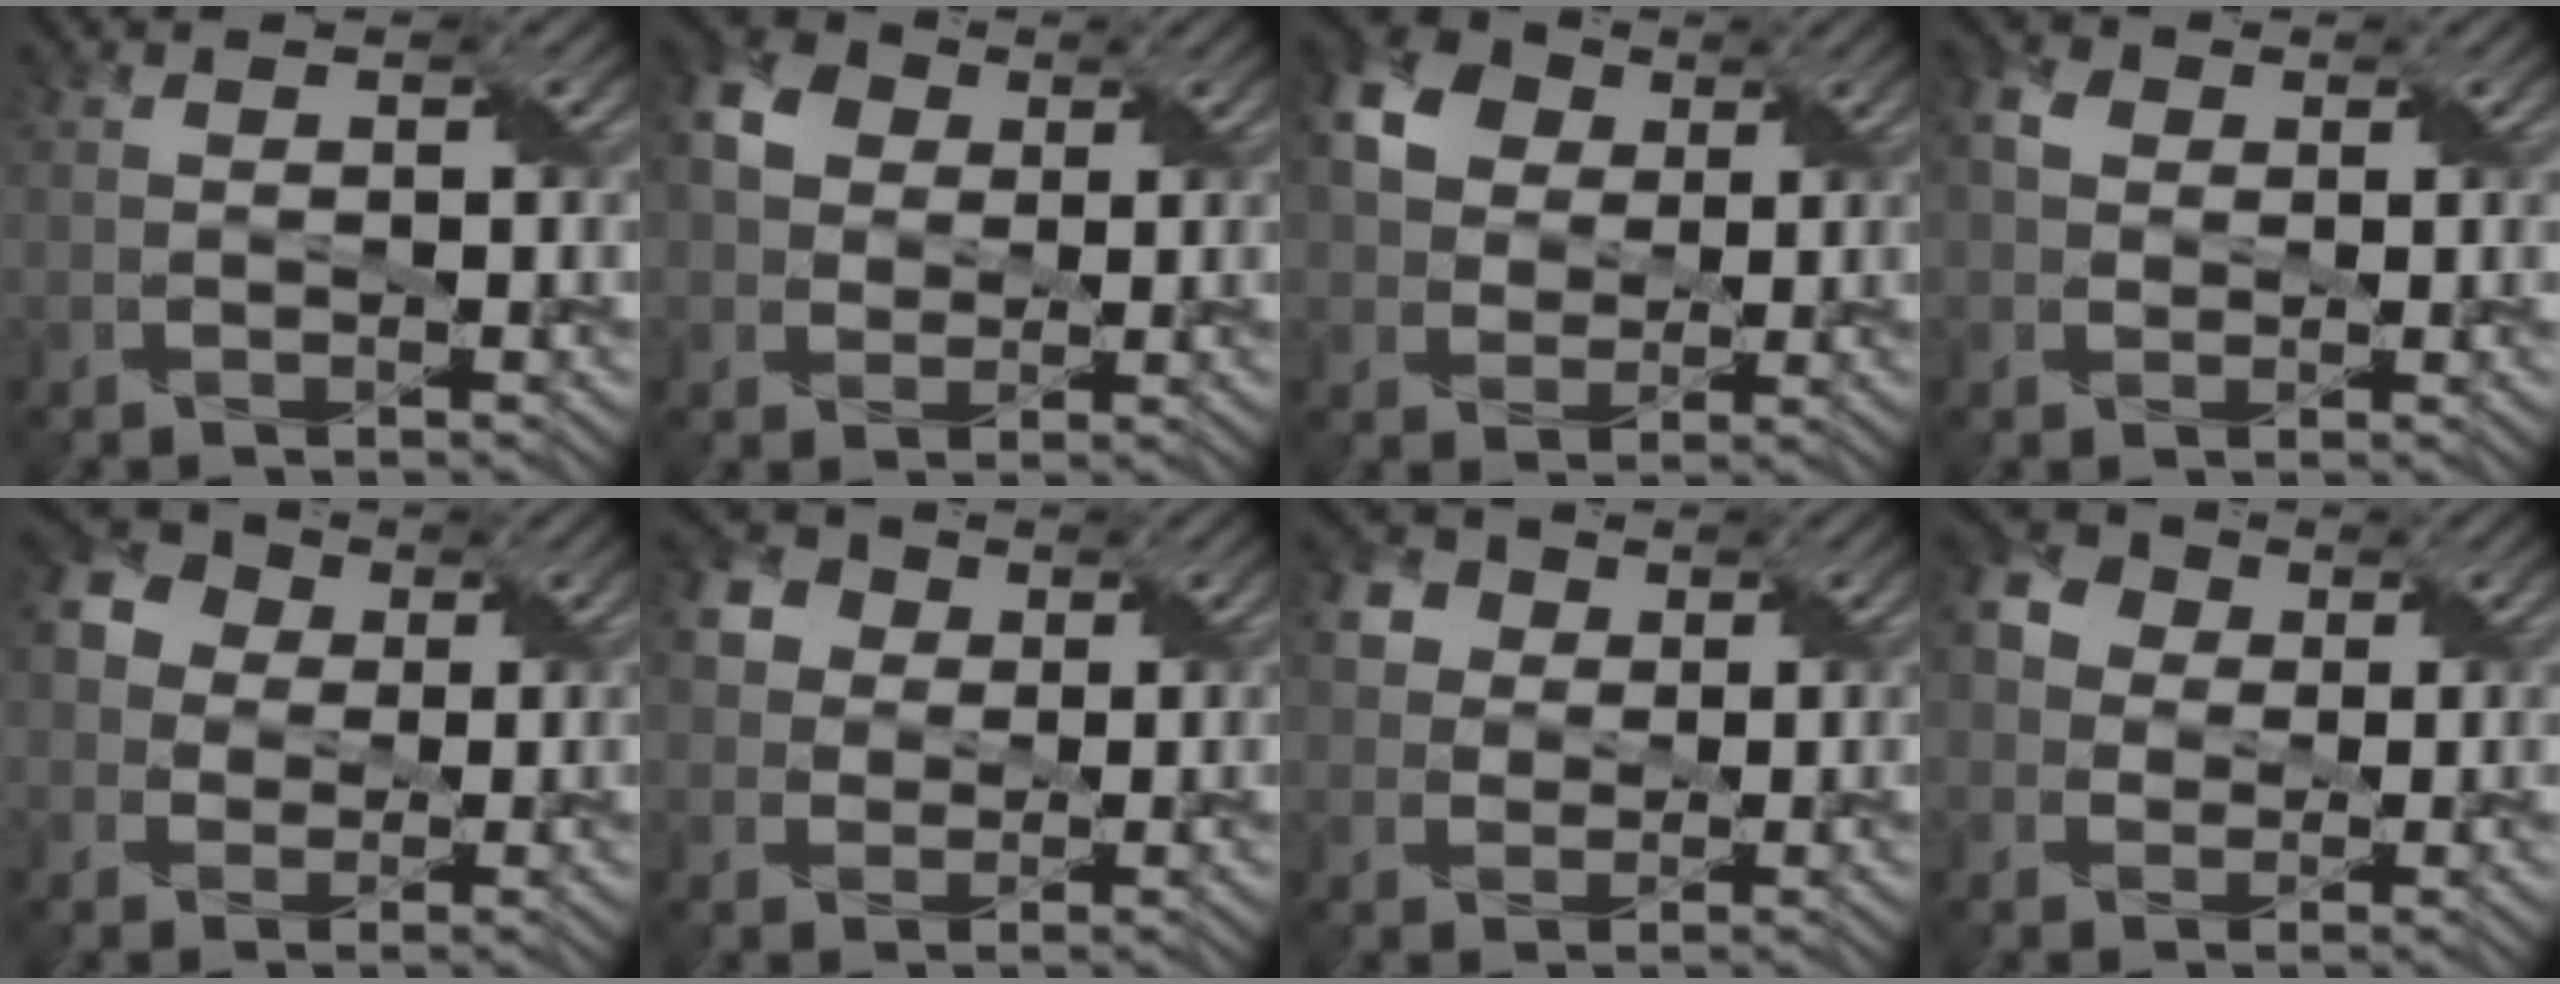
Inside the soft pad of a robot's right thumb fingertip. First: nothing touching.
{"total": 6.1, "force": [1.6, 5.0, 3.2], "torque": [-0.087, 0.014, 0.019]}
{"total": 9.4, "force": [3.1, 7.3, 5.0], "torque": [-0.147, 0.029, 0.051]}
{"total": 3.1, "force": [0.8, 2.6, 1.6], "torque": [-0.040, 0.008, 0.008]}
{"total": 6.6, "force": [1.3, 5.8, 2.9], "torque": [-0.090, 0.023, 0.006]}
{"total": 5.5, "force": [1.6, 4.7, 2.3], "torque": [-0.083, 0.015, 0.013]}
{"total": 5.0, "force": [1.7, 4.2, 2.0], "torque": [-0.068, 0.007, 0.025]}
{"total": 4.9, "force": [0.9, 4.3, 2.1], "torque": [-0.068, 0.012, 0.006]}